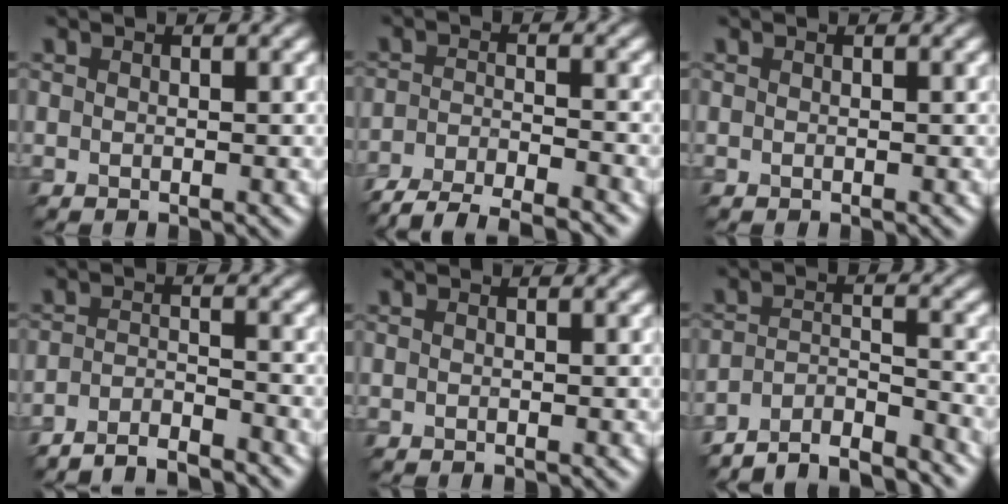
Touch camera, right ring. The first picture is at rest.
{"total": 6.1, "force": [-5.4, 1.2, 2.6], "torque": [-0.046, -0.009, -0.096]}
{"total": 0.0}
{"total": 3.8, "force": [-3.6, 0.5, 1.1], "torque": [-0.017, 0.000, -0.068]}
{"total": 0.0}
{"total": 6.4, "force": [-6.0, 1.2, 1.9], "torque": [-0.032, -0.008, -0.104]}